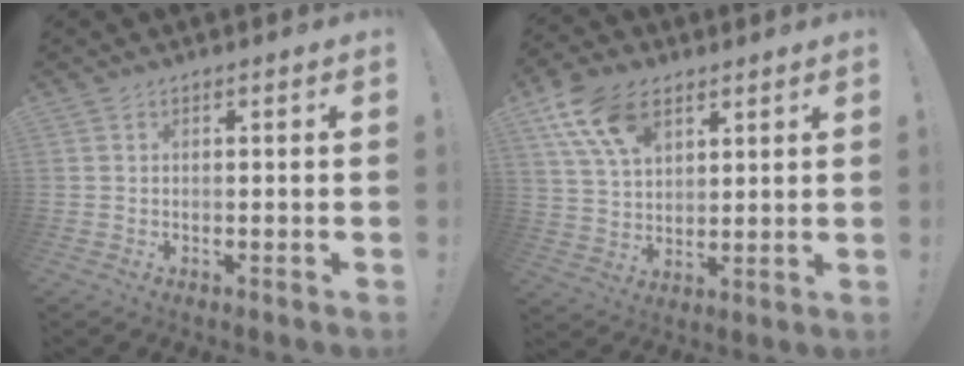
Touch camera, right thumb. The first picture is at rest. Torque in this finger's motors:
{"motor_torque": [1.31, 2.54, 0.23, -0.13, 0.10]}